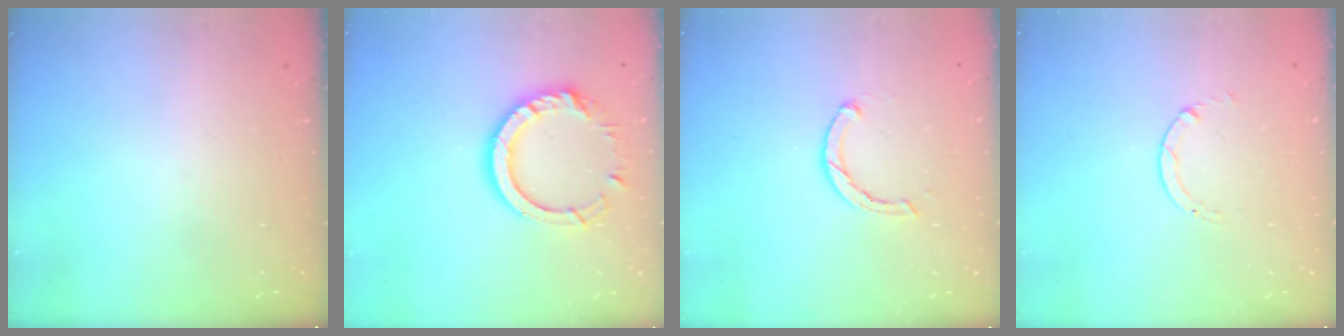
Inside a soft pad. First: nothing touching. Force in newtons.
{"total": 13.0, "press": 12.9, "slide": 1.2}
{"total": 3.1, "press": 3.0, "slide": 0.6}
{"total": 0.7, "press": 0.7, "slide": 0.1}